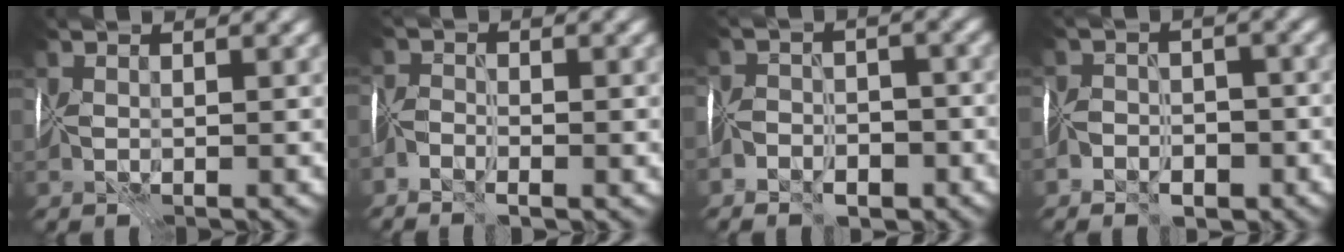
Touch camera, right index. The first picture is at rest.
{"total": 2.5, "force": [-2.0, 0.8, 1.2], "torque": [-0.020, -0.002, -0.042]}
{"total": 5.3, "force": [-4.2, 2.9, 1.4], "torque": [0.010, 0.000, -0.073]}
{"total": 4.7, "force": [-3.6, 2.7, 1.2], "torque": [0.013, 0.001, -0.066]}